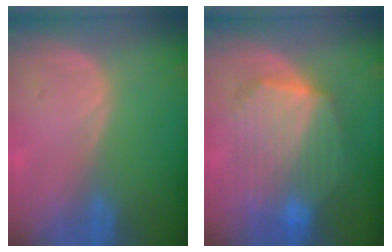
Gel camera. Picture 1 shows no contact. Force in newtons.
{"total": 10.8, "press": 10.8, "slide": 0.7}